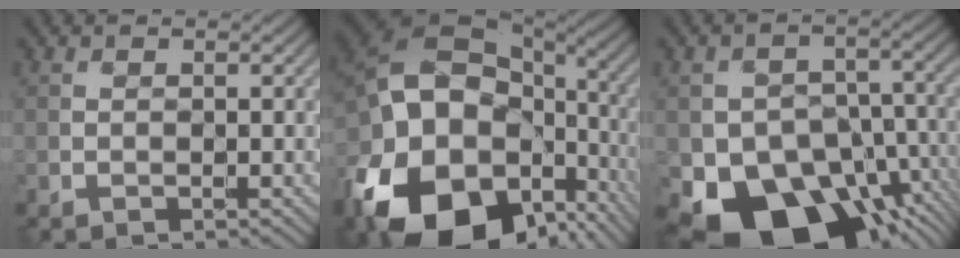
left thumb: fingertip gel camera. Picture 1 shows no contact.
{"total": 20.7, "force": [-7.5, 15.1, 12.1], "torque": [-0.270, -0.038, -0.125]}
{"total": 14.8, "force": [-7.7, 9.7, 8.0], "torque": [-0.126, -0.027, -0.130]}